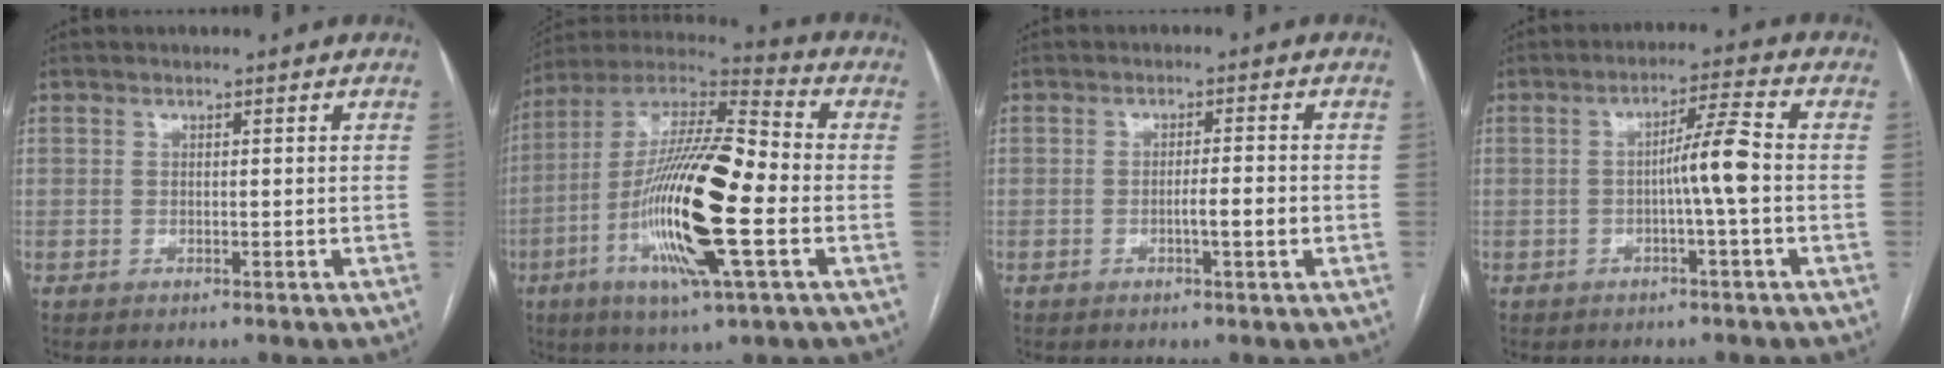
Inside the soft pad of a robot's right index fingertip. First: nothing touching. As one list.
[{"total": 21.8, "force": [-4.9, 3.0, 21.1], "torque": [-0.416, -0.012, -0.090]}, {"total": 3.1, "force": [-0.9, 0.1, 3.0], "torque": [-0.049, -0.001, -0.014]}, {"total": 5.8, "force": [-0.9, -0.5, 5.7], "torque": [-0.094, 0.012, -0.015]}]